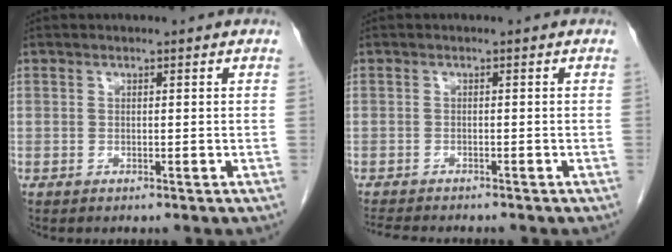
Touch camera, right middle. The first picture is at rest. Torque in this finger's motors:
{"motor_torque": [0.03, -0.02, -0.01, 0.00]}